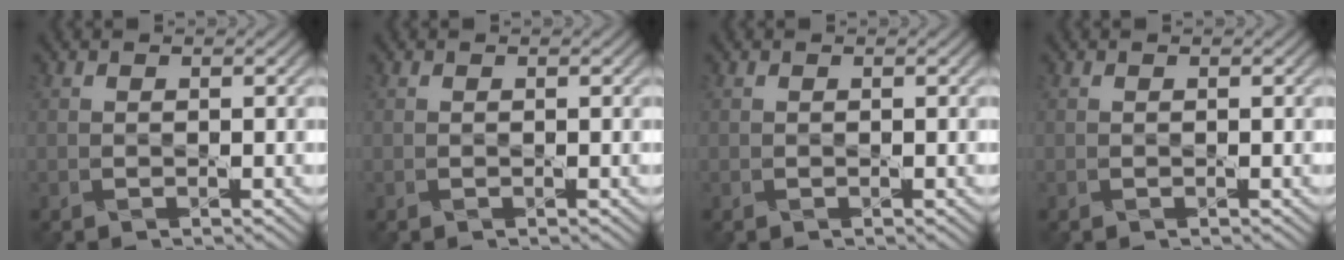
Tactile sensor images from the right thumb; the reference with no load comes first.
{"total": 0.0}
{"total": 0.0}
{"total": 0.0}